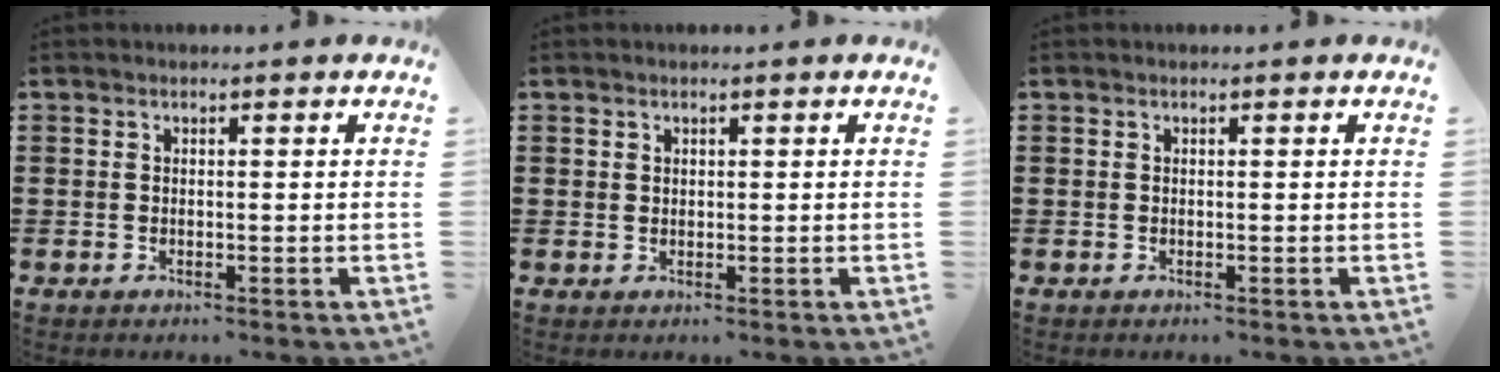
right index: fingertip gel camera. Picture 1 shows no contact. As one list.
[{"total": 0.8, "force": [0.5, 0.6, 0.1], "torque": [-0.005, 0.001, 0.010]}, {"total": 0.0}]